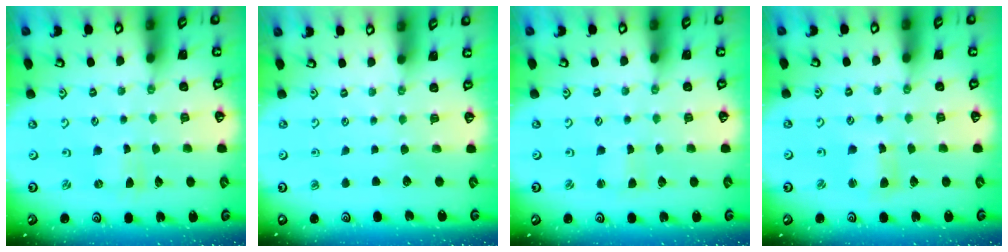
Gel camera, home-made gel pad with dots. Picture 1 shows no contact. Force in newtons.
{"total": 0.0}
{"total": 1.7, "press": 1.7, "slide": 0.1}
{"total": 3.6, "press": 3.6, "slide": 0.3}